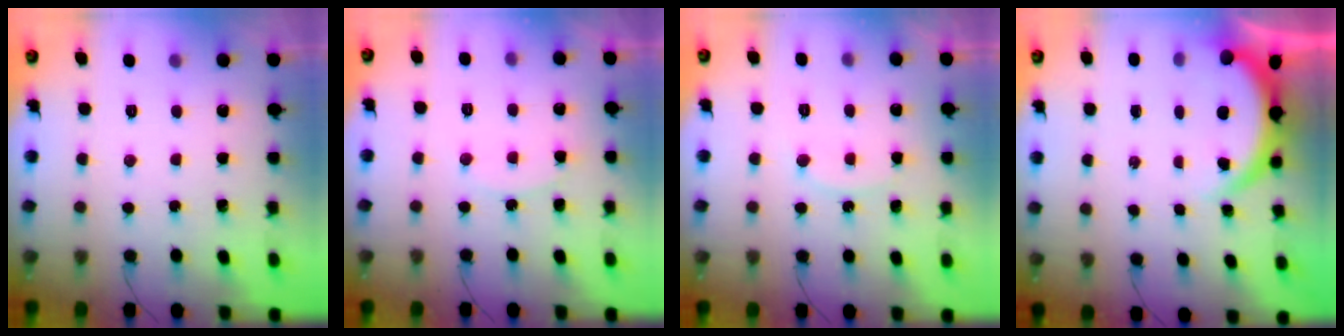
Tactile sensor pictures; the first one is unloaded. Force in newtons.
{"total": 6.6, "press": 6.6, "slide": 0.5}
{"total": 7.7, "press": 7.7, "slide": 0.5}
{"total": 3.8, "press": 3.8, "slide": 0.1}